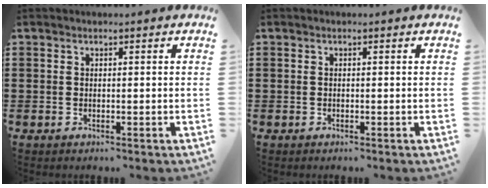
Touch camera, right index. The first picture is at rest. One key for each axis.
{"total": 0.0}